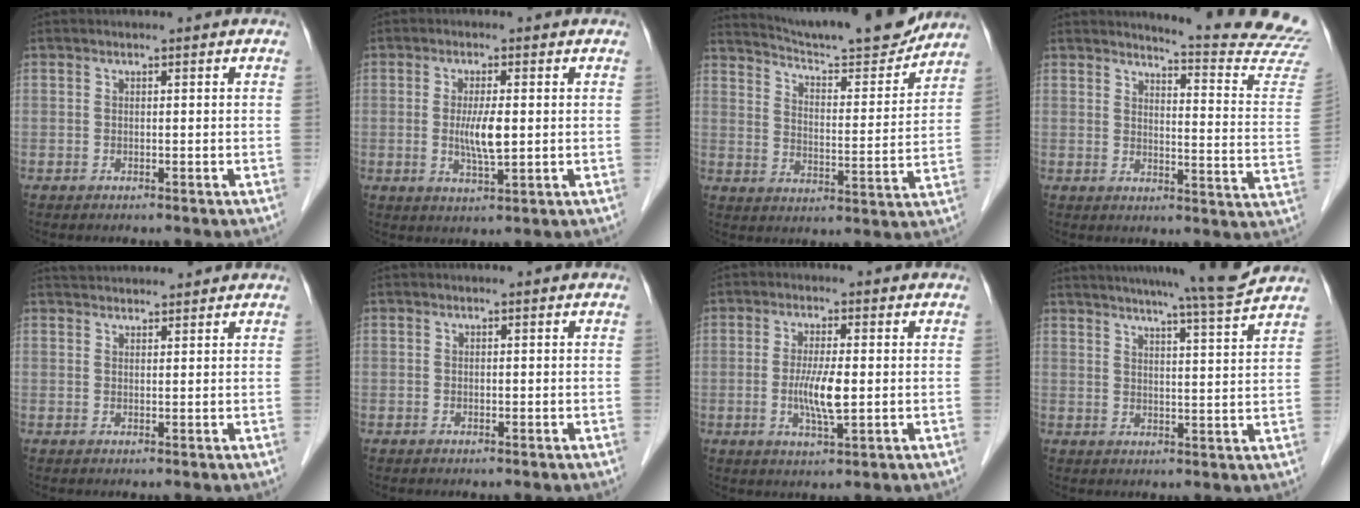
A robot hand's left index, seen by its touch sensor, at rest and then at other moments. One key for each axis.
{"total": 4.7, "fx": 0.0, "fy": 0.8, "fz": 4.6, "tx": -0.091, "ty": -0.009, "tz": 0.001}
{"total": 17.5, "fx": 16.5, "fy": 0.9, "fz": 5.8, "tx": -0.098, "ty": -0.027, "tz": 0.236}
{"total": 16.3, "fx": 16.1, "fy": -1.5, "fz": 2.5, "tx": -0.028, "ty": -0.142, "tz": 0.165}
{"total": 5.3, "fx": 5.2, "fy": 0.7, "fz": 1.1, "tx": -0.018, "ty": 0.038, "tz": 0.076}
{"total": 0.0}
{"total": 5.5, "fx": -0.5, "fy": 0.7, "fz": 5.4, "tx": -0.110, "ty": -0.012, "tz": -0.009}
{"total": 12.0, "fx": 10.9, "fy": -1.7, "fz": 4.6, "tx": -0.077, "ty": -0.024, "tz": 0.142}